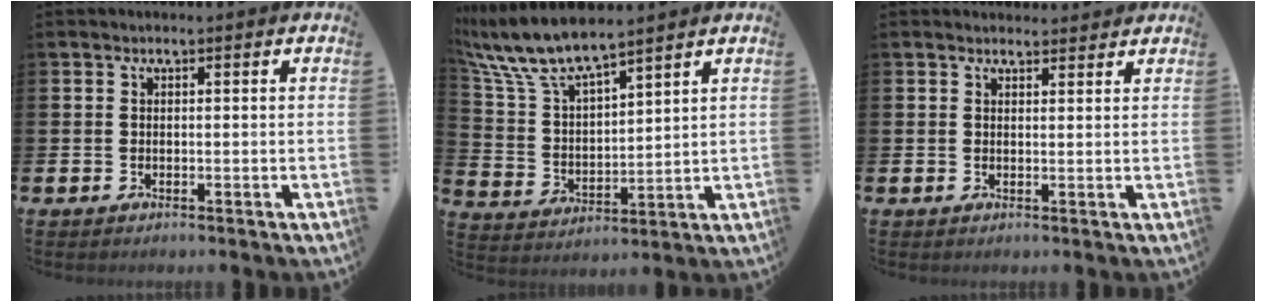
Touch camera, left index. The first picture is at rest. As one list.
[{"total": 8.5, "force": [7.8, 1.5, 3.2], "torque": [-0.095, -0.040, 0.138]}, {"total": 1.8, "force": [1.8, 0.4, 0.0], "torque": [0.020, -0.014, 0.028]}]